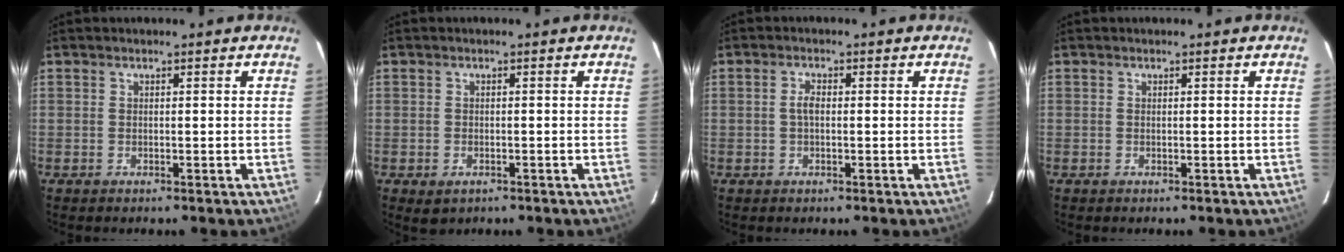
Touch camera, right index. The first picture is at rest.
{"total": 2.5, "force": [-1.1, 1.8, 1.2], "torque": [-0.020, -0.007, -0.014]}
{"total": 1.9, "force": [-0.1, 0.9, 1.6], "torque": [-0.033, 0.006, -0.003]}
{"total": 0.0}